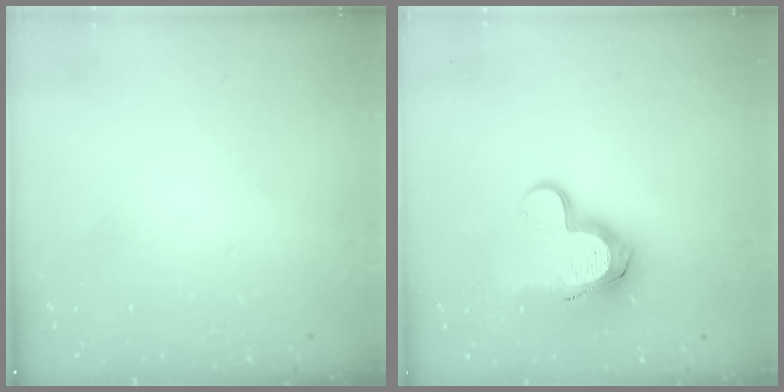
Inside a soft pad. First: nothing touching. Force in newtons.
{"total": 12.2, "press": 12.2, "slide": 1.0}